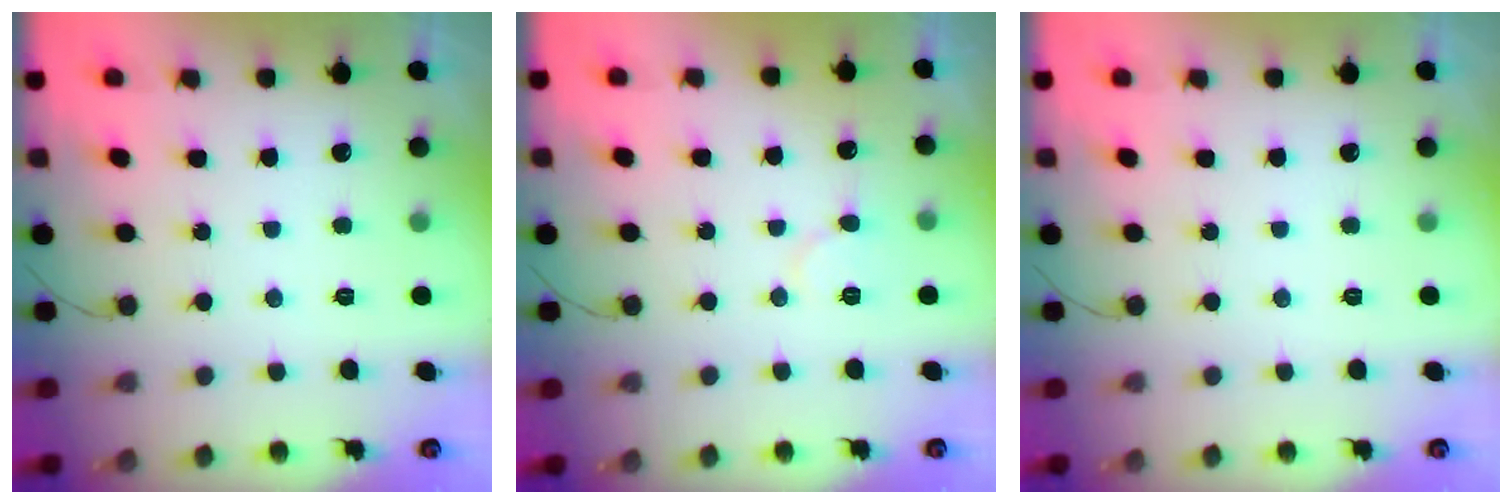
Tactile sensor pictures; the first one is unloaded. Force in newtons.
{"total": 6.2, "press": 6.1, "slide": 0.6}
{"total": 0.0}